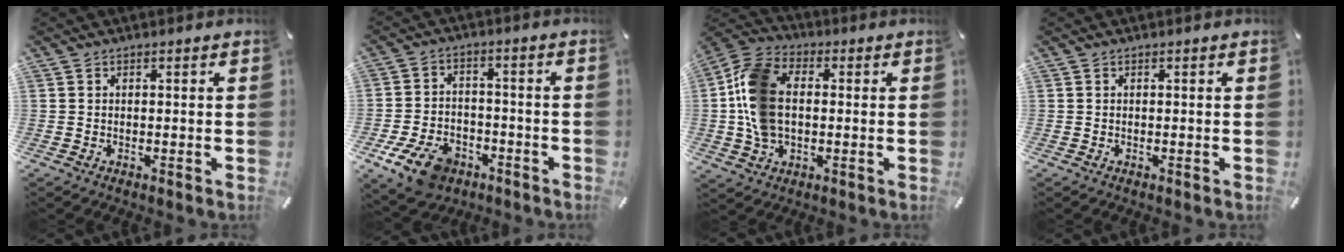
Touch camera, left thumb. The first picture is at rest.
{"total": 10.5, "force": [-6.0, 6.7, 5.6], "torque": [-0.112, 0.036, -0.105]}
{"total": 13.1, "force": [-0.2, 9.4, 9.2], "torque": [-0.203, 0.016, 0.002]}
{"total": 0.0}